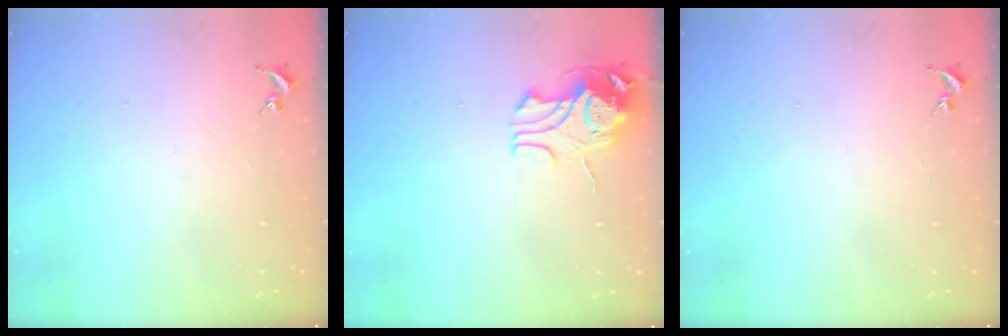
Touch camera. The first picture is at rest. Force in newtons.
{"total": 9.4, "press": 9.4, "slide": 1.1}
{"total": 0.0}